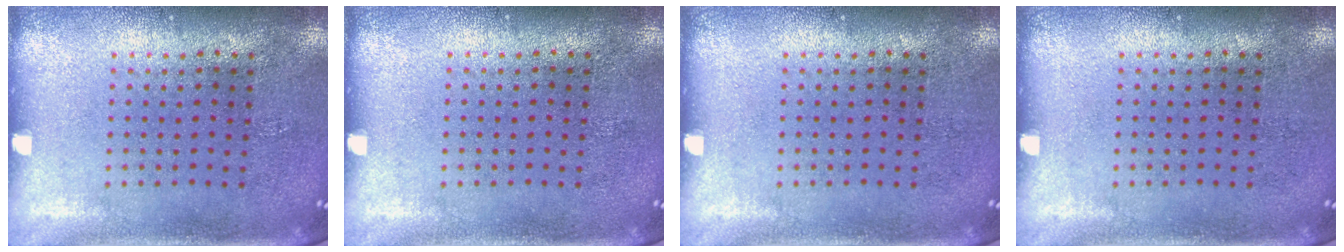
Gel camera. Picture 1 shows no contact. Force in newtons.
{"total": 0.0}
{"total": 0.0}
{"total": 0.0}